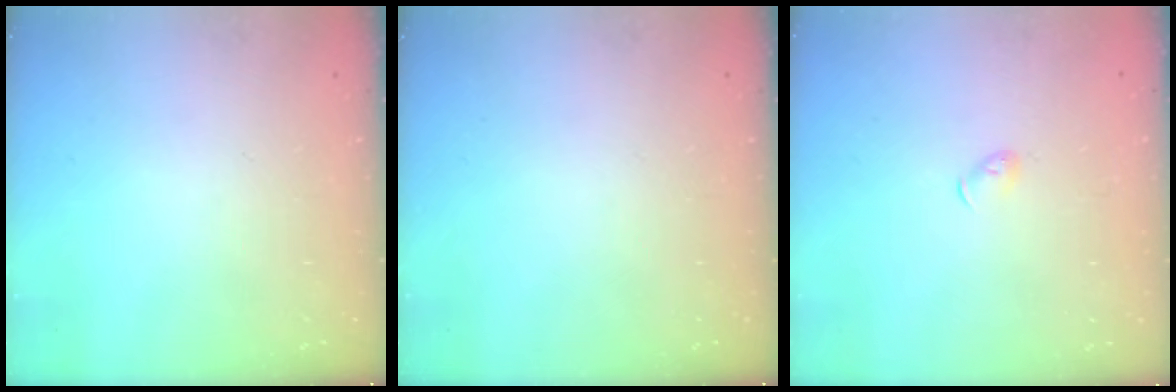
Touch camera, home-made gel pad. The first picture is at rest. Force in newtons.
{"total": 0.0}
{"total": 3.2, "press": 3.1, "slide": 0.7}